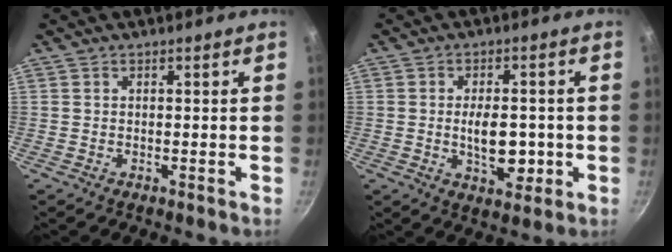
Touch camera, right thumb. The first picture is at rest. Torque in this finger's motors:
{"motor_torque": [1.46, 0.73, 1.28, -0.96, 0.42]}